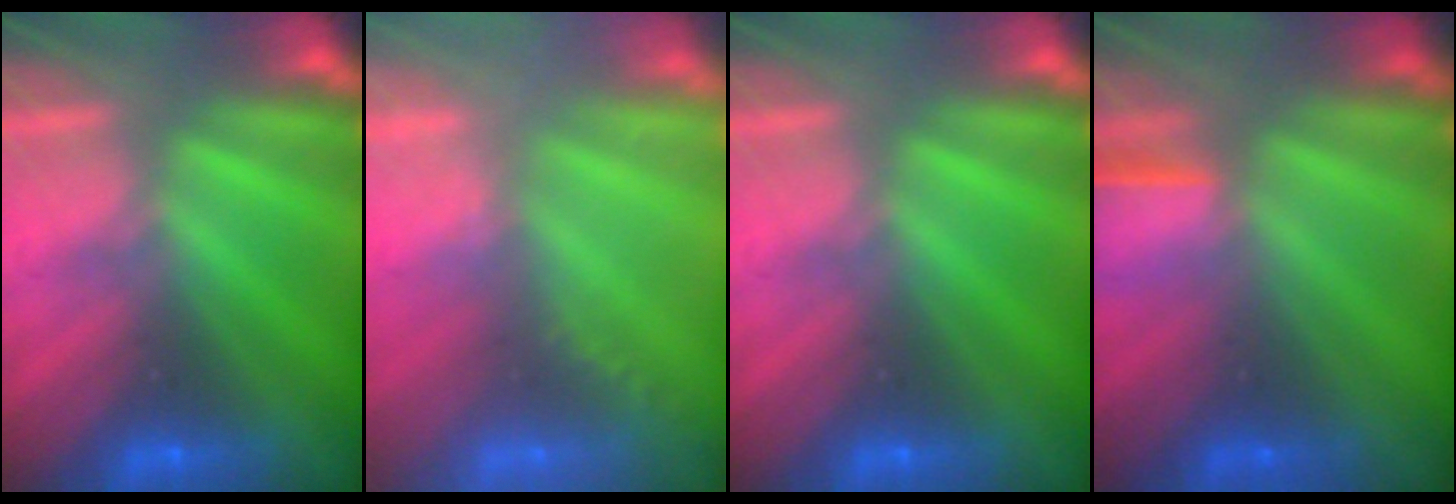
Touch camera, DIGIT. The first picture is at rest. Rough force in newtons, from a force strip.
{"total": 1.6}
{"total": 0.0}
{"total": 1.6}